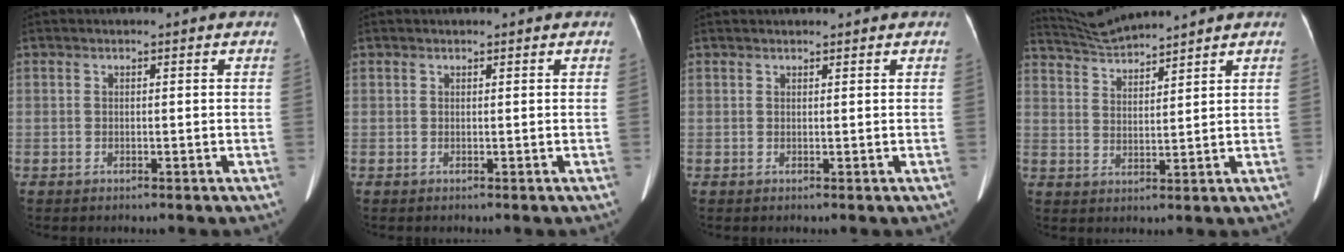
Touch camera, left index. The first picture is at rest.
{"total": 1.1, "force": [1.1, 0.1, 0.4], "torque": [-0.009, 0.005, 0.014]}
{"total": 3.2, "force": [3.0, 0.4, 1.1], "torque": [-0.011, 0.015, 0.035]}
{"total": 6.7, "force": [6.5, -1.1, 1.1], "torque": [-0.032, 0.010, 0.134]}